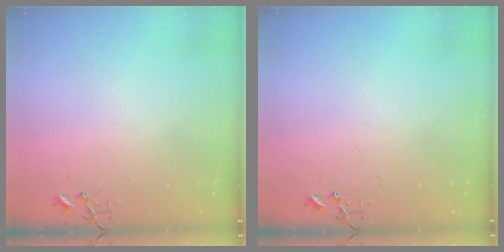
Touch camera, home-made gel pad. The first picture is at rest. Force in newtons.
{"total": 0.0}